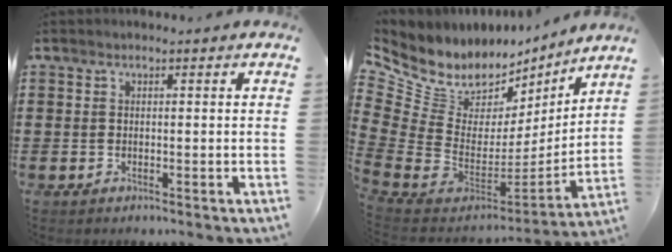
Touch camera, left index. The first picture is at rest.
{"total": 7.4, "force": [4.9, 5.1, 2.4], "torque": [-0.100, -0.060, 0.084]}